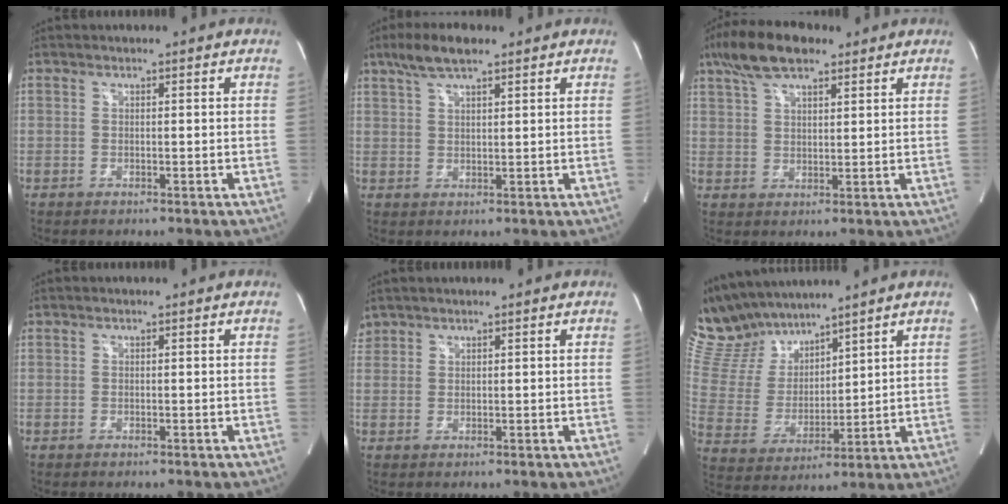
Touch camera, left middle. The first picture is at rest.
{"total": 6.1, "force": [4.3, 1.4, 4.0], "torque": [-0.092, 0.016, 0.081]}
{"total": 9.3, "force": [6.4, 3.4, 5.9], "torque": [-0.118, 0.022, 0.116]}
{"total": 0.0}
{"total": 1.9, "force": [1.7, 0.9, 0.0], "torque": [-0.002, 0.011, 0.033]}
{"total": 12.5, "force": [11.5, 3.8, 3.3], "torque": [-0.089, 0.020, 0.240]}